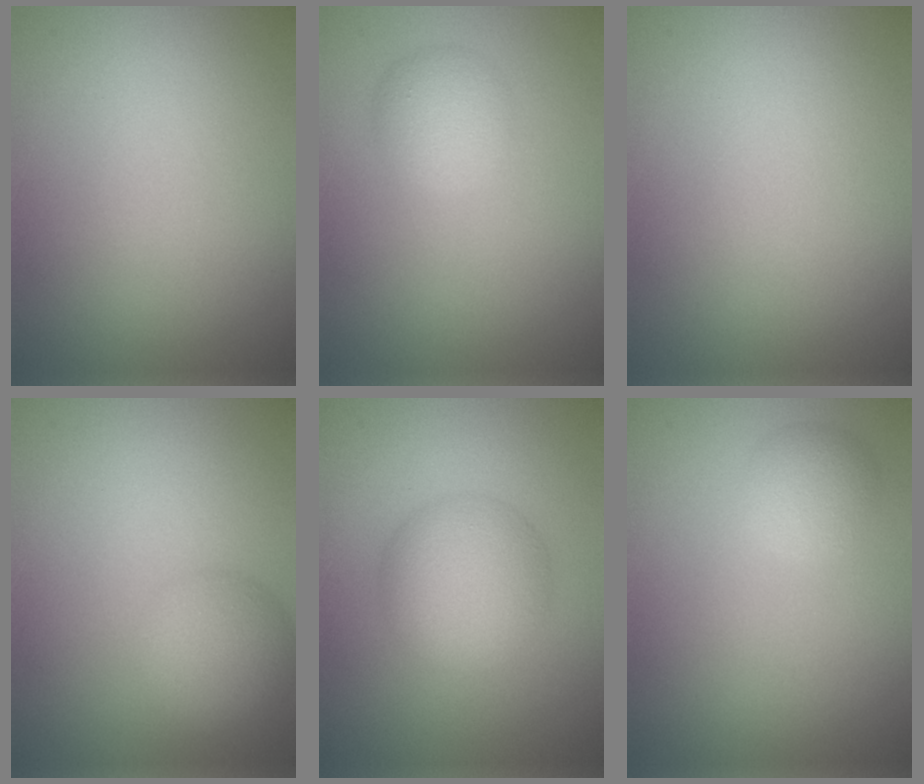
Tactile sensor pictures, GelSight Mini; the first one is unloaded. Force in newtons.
{"total": 2.5, "press": 2.5, "slide": 0.1}
{"total": 0.0}
{"total": 3.9, "press": 3.9, "slide": 0.1}
{"total": 5.2, "press": 5.2, "slide": 0.0}
{"total": 2.1, "press": 2.1, "slide": 0.1}